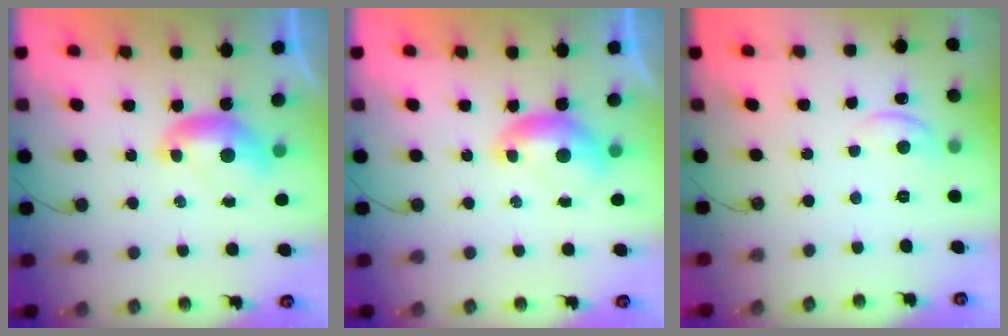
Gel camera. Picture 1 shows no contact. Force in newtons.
{"total": 0.0}
{"total": 1.8, "press": 1.7, "slide": 0.6}